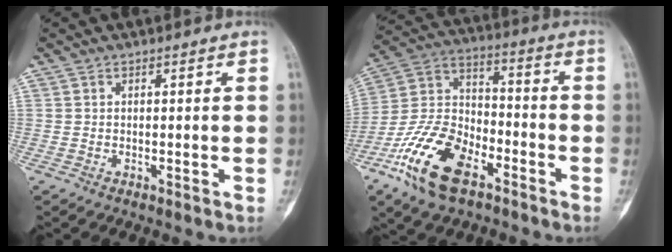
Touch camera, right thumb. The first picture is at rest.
{"total": 17.5, "force": [-9.8, 9.0, 11.3], "torque": [-0.214, 0.054, -0.190]}